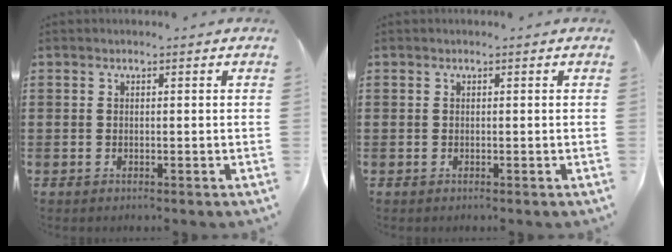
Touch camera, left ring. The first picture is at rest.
{"total": 0.0}